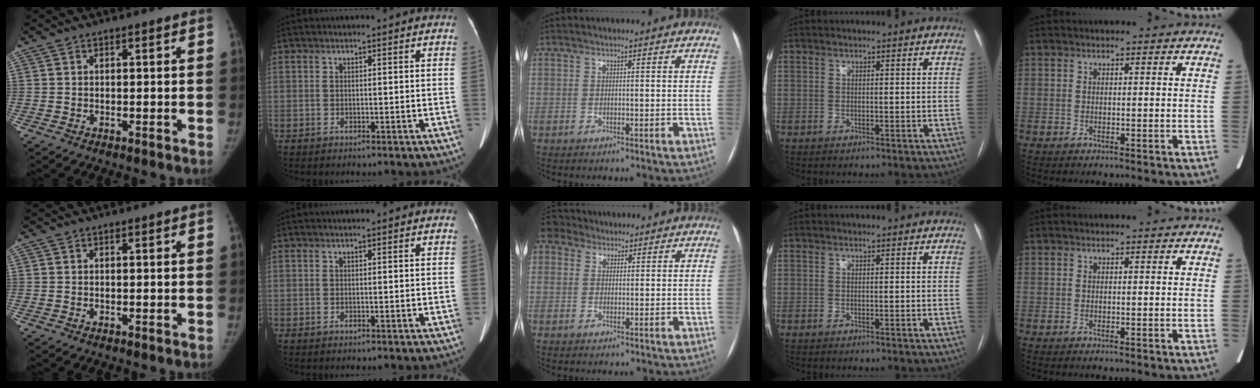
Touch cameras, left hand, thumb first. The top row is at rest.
{"middle": {"total": 4.1, "force": [2.8, 3.0, 0.7], "torque": [-0.022, 0.029, 0.055]}}